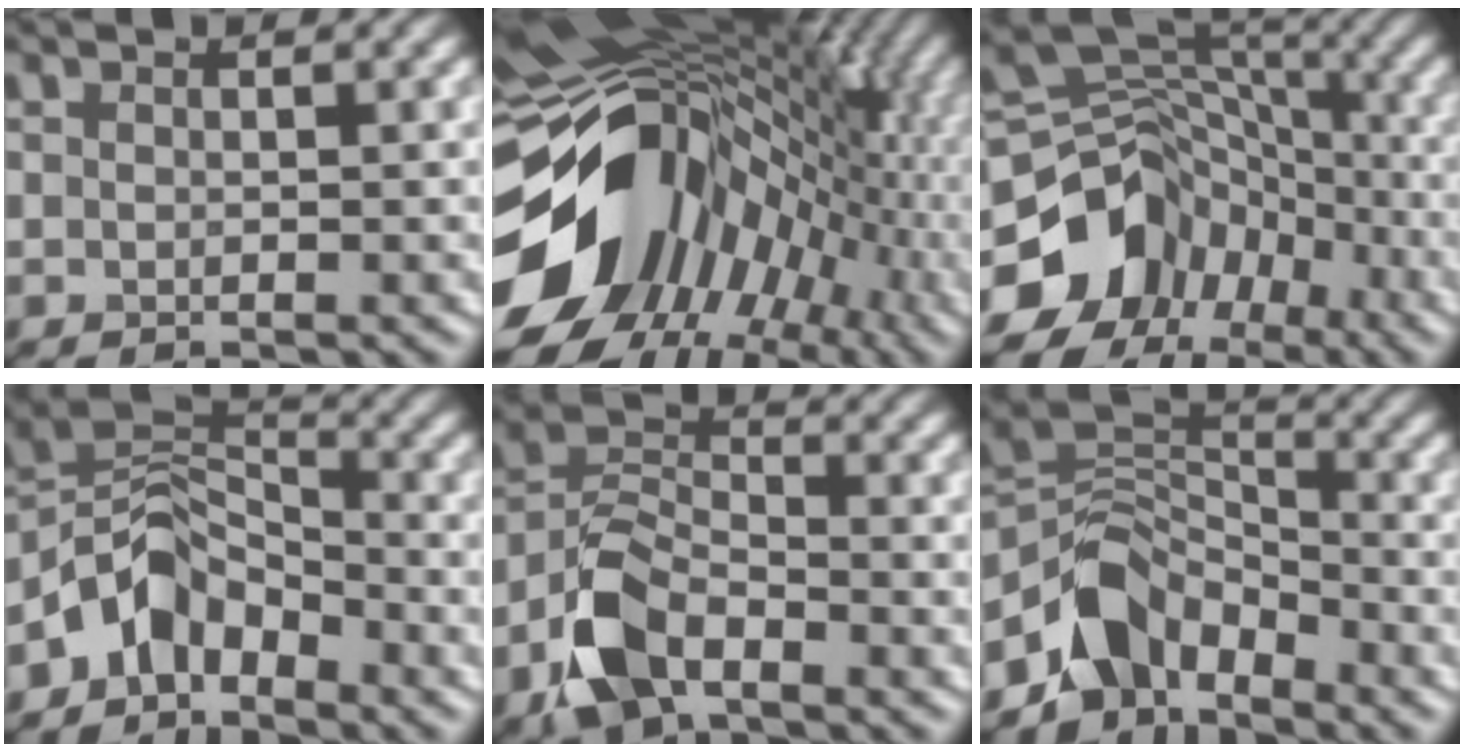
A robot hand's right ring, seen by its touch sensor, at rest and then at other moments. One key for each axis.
{"total": 18.8, "fx": -1.6, "fy": 13.9, "fz": 12.6, "tx": -0.194, "ty": -0.001, "tz": -0.019}
{"total": 11.3, "fx": -5.7, "fy": 8.9, "fz": 4.1, "tx": -0.084, "ty": 0.006, "tz": -0.096}
{"total": 5.1, "fx": -3.6, "fy": 2.8, "fz": 2.2, "tx": -0.029, "ty": 0.009, "tz": -0.081}
{"total": 6.6, "fx": -3.8, "fy": 3.5, "fz": 4.1, "tx": -0.083, "ty": 0.000, "tz": -0.085}
{"total": 5.4, "fx": -3.9, "fy": 3.3, "fz": 1.9, "tx": -0.021, "ty": 0.006, "tz": -0.080}